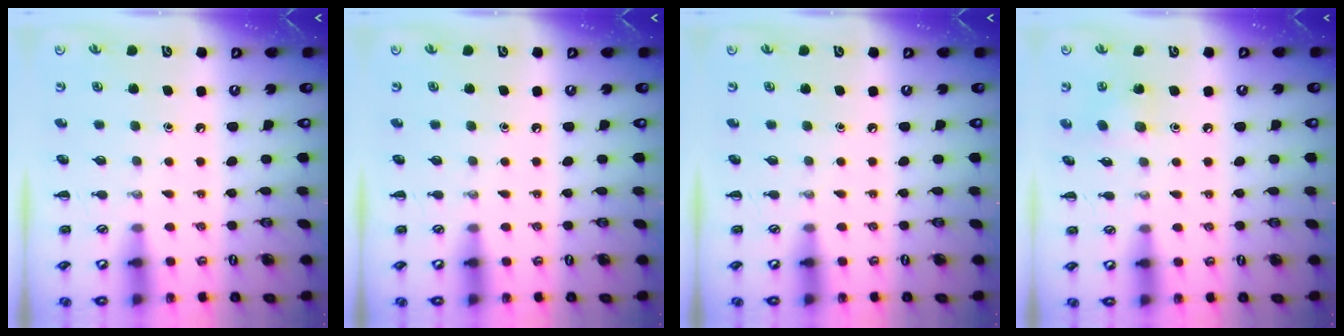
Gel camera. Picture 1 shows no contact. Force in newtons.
{"total": 0.0}
{"total": 0.0}
{"total": 5.0, "press": 4.9, "slide": 1.2}